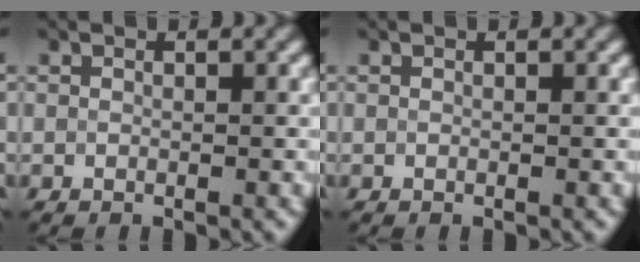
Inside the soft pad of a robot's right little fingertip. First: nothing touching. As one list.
[{"total": 0.0}]